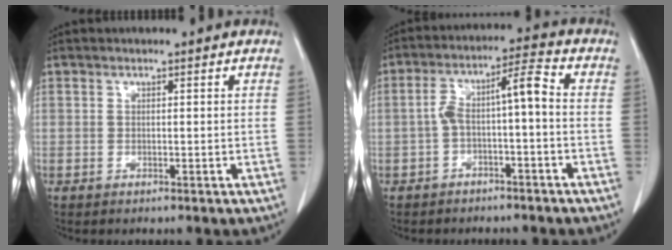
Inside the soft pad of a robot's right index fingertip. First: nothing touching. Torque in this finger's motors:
{"motor_torque": [0.90, -0.09, 0.32, 0.10]}